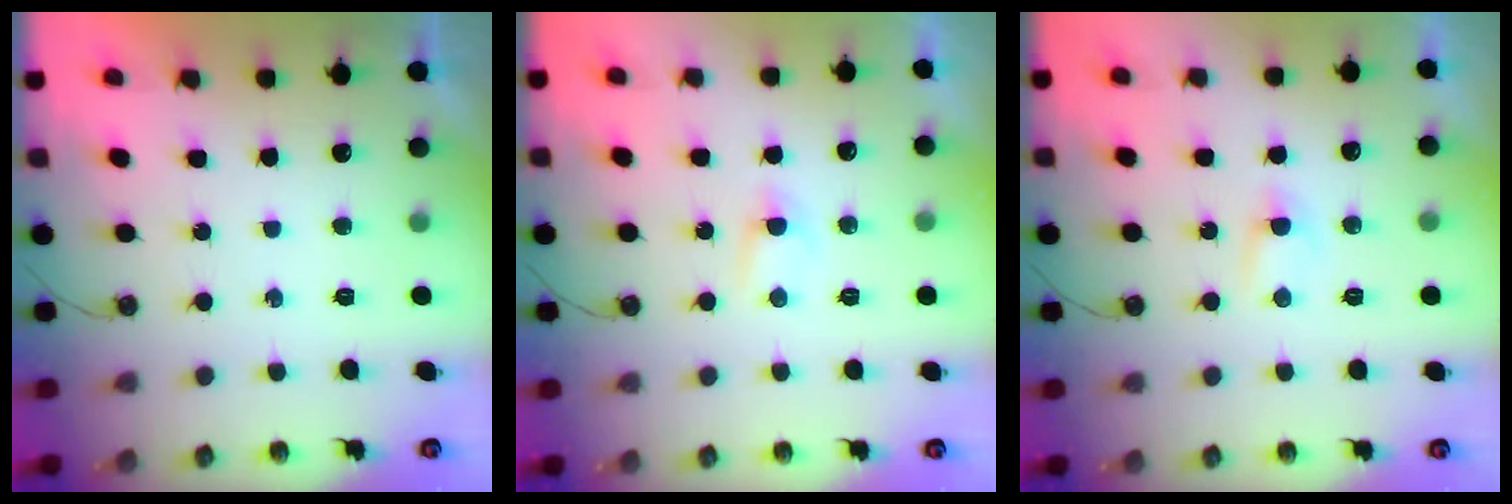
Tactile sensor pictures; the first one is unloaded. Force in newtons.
{"total": 3.0, "press": 2.9, "slide": 0.3}
{"total": 3.0, "press": 2.9, "slide": 0.3}